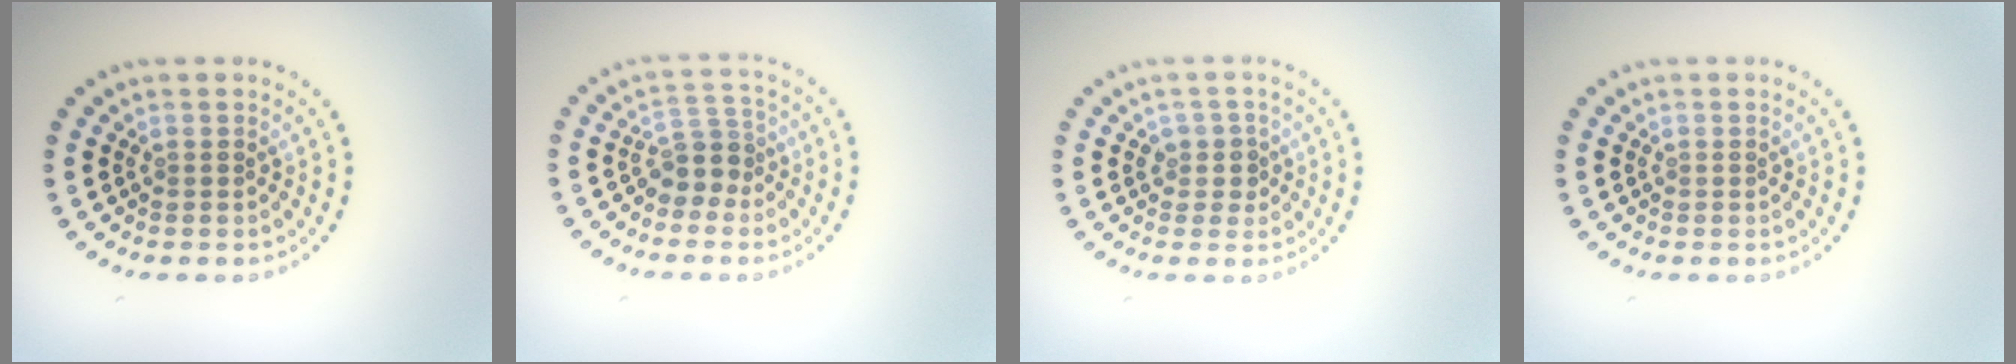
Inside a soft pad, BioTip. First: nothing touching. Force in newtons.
{"total": 2.8, "press": 2.2, "slide": 1.7}
{"total": 1.8, "press": 1.5, "slide": 1.0}
{"total": 0.0}